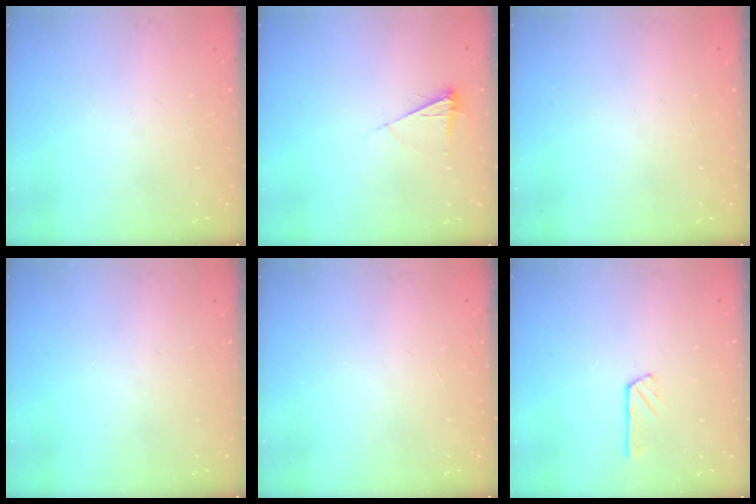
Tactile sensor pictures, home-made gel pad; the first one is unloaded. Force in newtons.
{"total": 5.4, "press": 5.4, "slide": 0.7}
{"total": 0.0}
{"total": 0.0}
{"total": 0.0}
{"total": 2.8, "press": 2.8, "slide": 0.3}